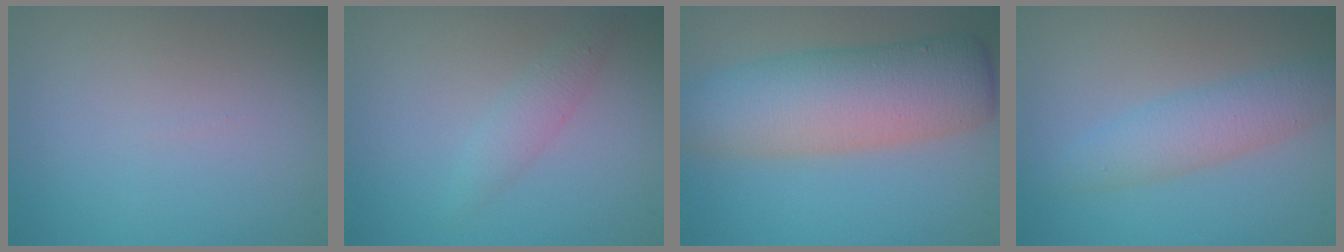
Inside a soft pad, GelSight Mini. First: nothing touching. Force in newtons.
{"total": 1.8, "press": 1.8, "slide": 0.0}
{"total": 9.1, "press": 9.1, "slide": 0.2}
{"total": 3.7, "press": 3.7, "slide": 0.1}